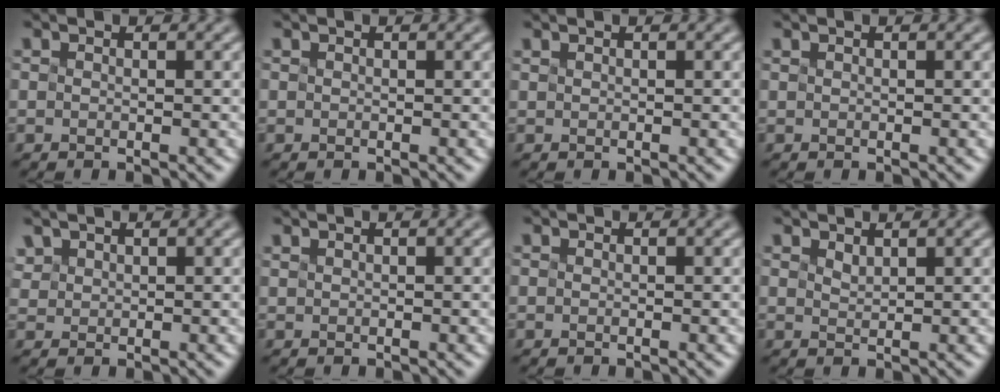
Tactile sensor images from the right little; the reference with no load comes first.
{"total": 0.6, "force": [0.4, 0.3, 0.3], "torque": [-0.001, 0.008, 0.005]}
{"total": 1.7, "force": [1.1, 0.9, 1.0], "torque": [-0.012, 0.018, 0.018]}
{"total": 1.4, "force": [0.9, 0.7, 0.8], "torque": [-0.008, 0.016, 0.013]}
{"total": 1.1, "force": [0.5, -0.3, -0.9], "torque": [-0.002, 0.007, 0.042]}
{"total": 2.0, "force": [1.3, 1.0, 1.1], "torque": [-0.015, 0.023, 0.024]}
{"total": 0.0}
{"total": 0.9, "force": [0.4, -0.5, -0.5], "torque": [0.000, 0.003, 0.030]}